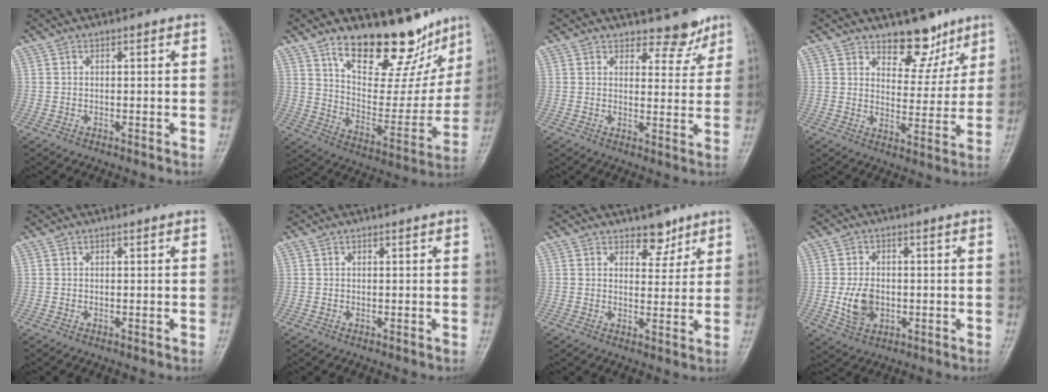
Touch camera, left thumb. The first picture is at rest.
{"total": 20.1, "force": [14.9, 8.9, 10.2], "torque": [-0.083, -0.090, 0.237]}
{"total": 5.2, "force": [4.5, 2.4, 1.1], "torque": [0.009, -0.039, 0.060]}
{"total": 8.7, "force": [6.5, 4.6, 3.5], "torque": [-0.009, -0.046, 0.102]}
{"total": 0.0}
{"total": 0.0}
{"total": 4.4, "force": [3.2, 2.5, 1.7], "torque": [0.006, -0.021, 0.046]}
{"total": 6.7, "force": [-0.9, 4.7, 4.6], "torque": [-0.073, -0.001, -0.012]}